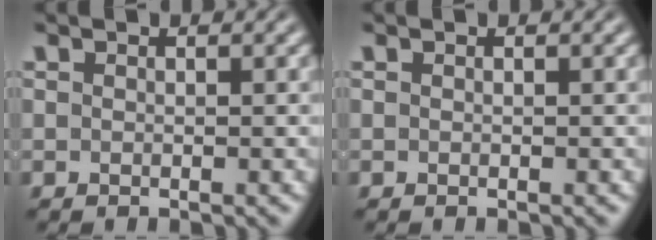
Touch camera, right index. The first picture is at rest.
{"total": 0.0}